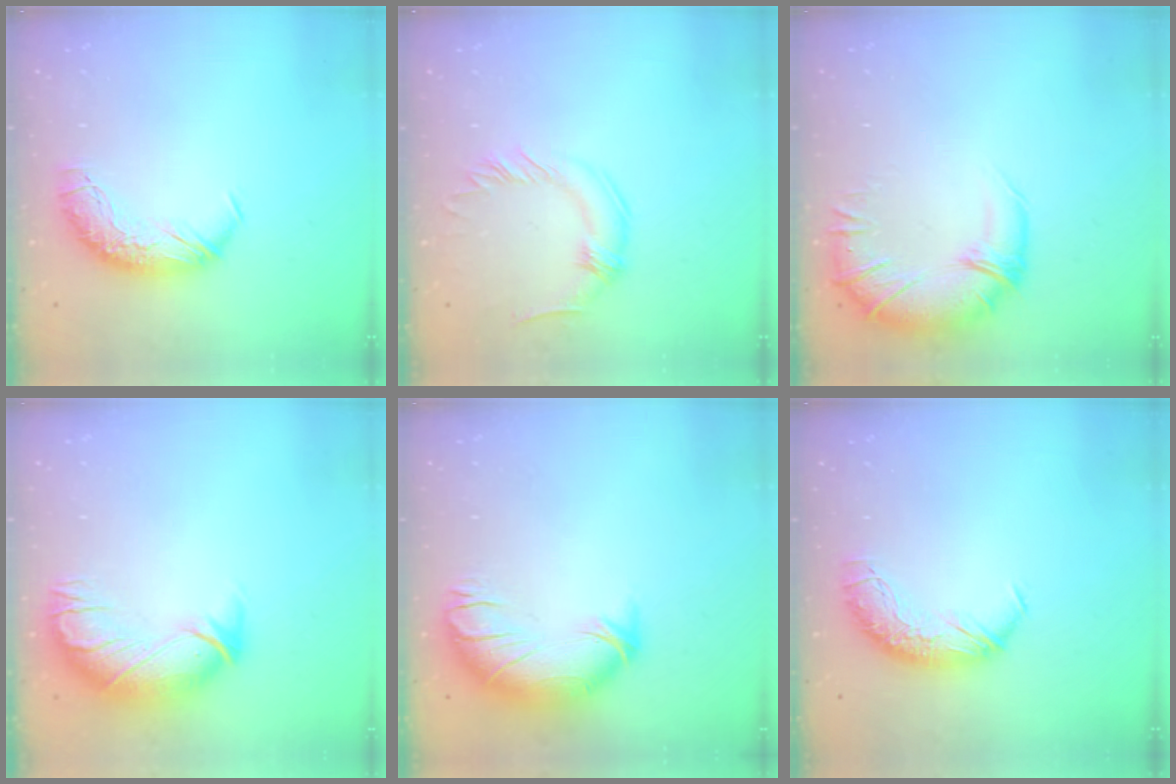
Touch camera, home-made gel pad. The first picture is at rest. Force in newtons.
{"total": 0.0}
{"total": 2.7, "press": 0.1, "slide": 2.7}
{"total": 3.0, "press": 0.3, "slide": 3.0}
{"total": 3.2, "press": 0.5, "slide": 3.2}
{"total": 0.0}